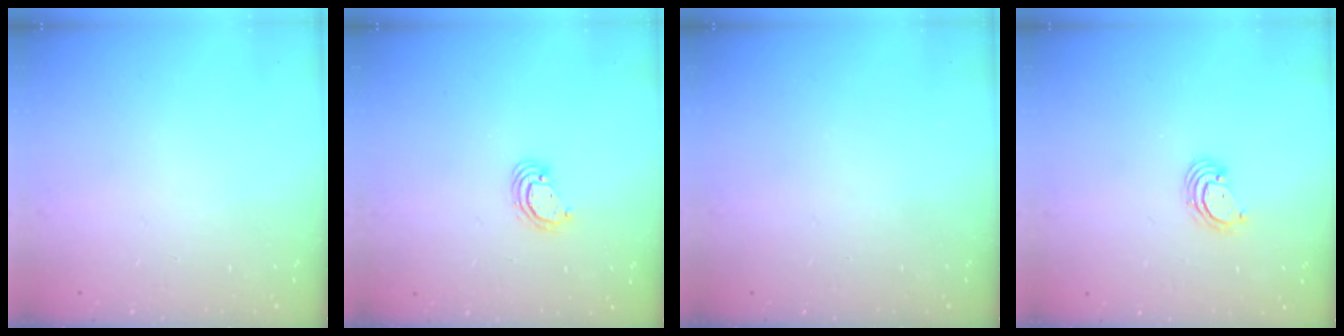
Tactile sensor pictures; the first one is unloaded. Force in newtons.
{"total": 3.8, "press": 3.8, "slide": 0.4}
{"total": 0.0}
{"total": 2.4, "press": 2.4, "slide": 0.2}